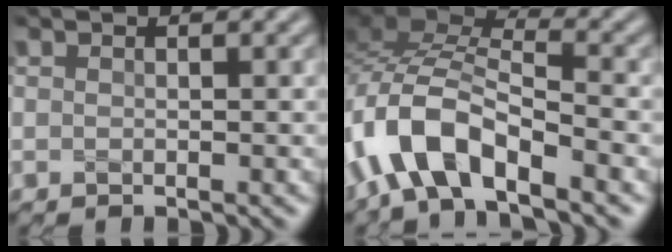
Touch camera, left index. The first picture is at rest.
{"total": 8.2, "force": [-4.7, 3.1, 6.0], "torque": [-0.108, 0.010, -0.100]}